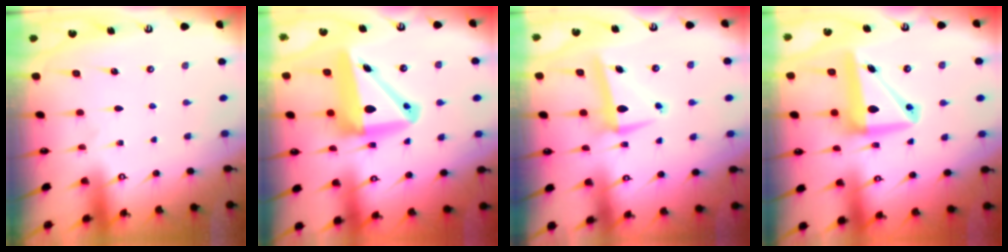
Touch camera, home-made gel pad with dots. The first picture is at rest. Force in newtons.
{"total": 14.6, "press": 14.1, "slide": 3.5}
{"total": 8.5, "press": 8.2, "slide": 2.2}
{"total": 12.1, "press": 11.8, "slide": 2.6}